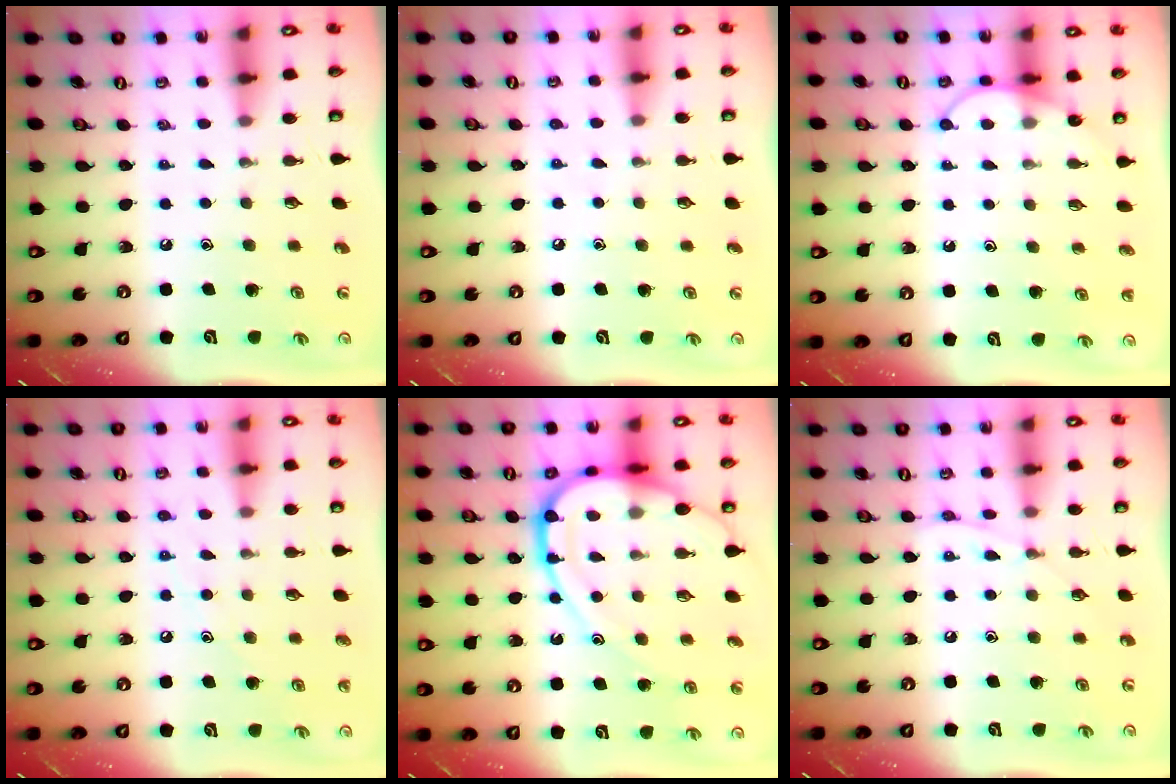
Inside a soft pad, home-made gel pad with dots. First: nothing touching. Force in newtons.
{"total": 2.3, "press": 2.3, "slide": 0.3}
{"total": 8.5, "press": 8.4, "slide": 0.5}
{"total": 8.2, "press": 8.2, "slide": 0.7}
{"total": 17.0, "press": 16.9, "slide": 2.0}
{"total": 4.1, "press": 4.0, "slide": 0.5}